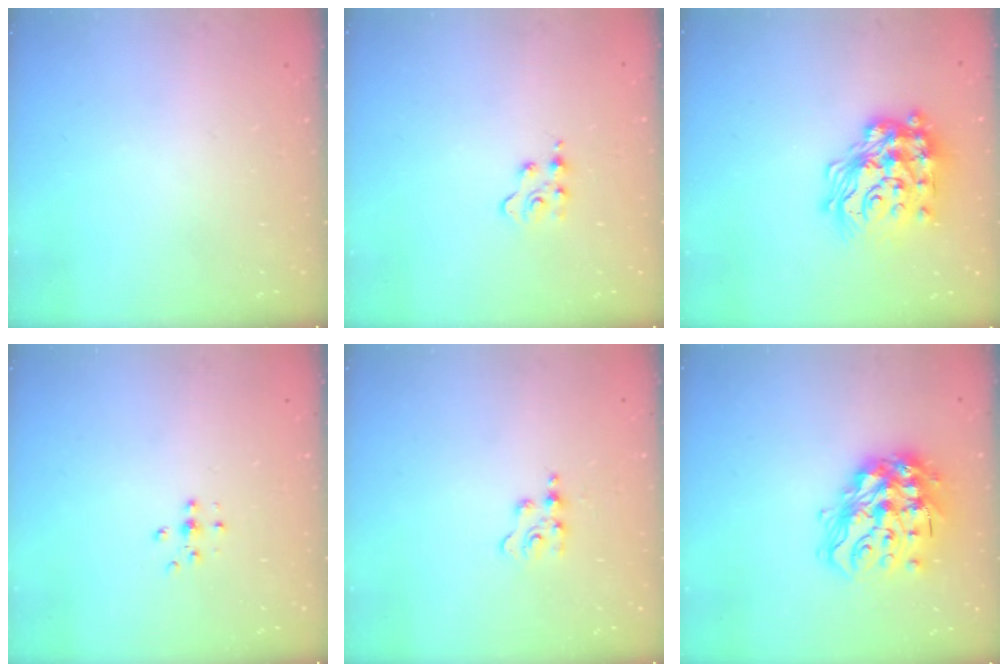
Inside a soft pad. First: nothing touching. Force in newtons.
{"total": 2.8, "press": 2.8, "slide": 0.3}
{"total": 22.8, "press": 22.7, "slide": 1.5}
{"total": 4.7, "press": 4.6, "slide": 0.9}
{"total": 4.0, "press": 4.0, "slide": 0.4}
{"total": 19.5, "press": 19.5, "slide": 1.4}